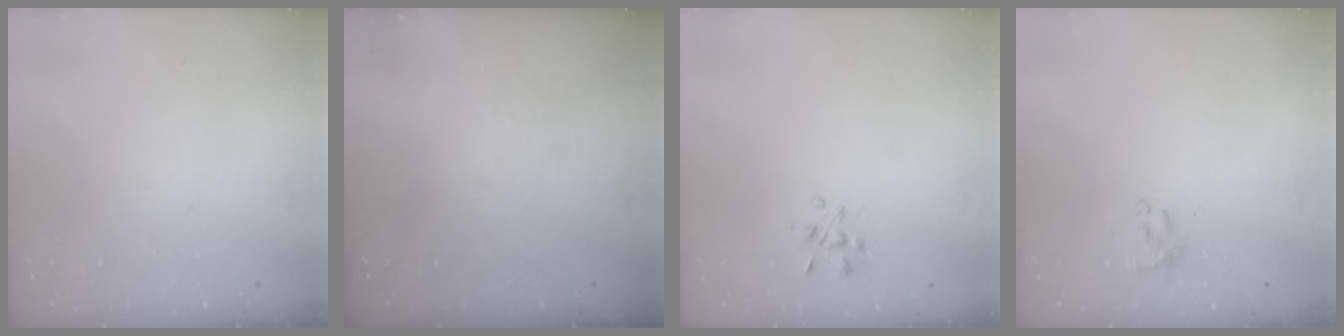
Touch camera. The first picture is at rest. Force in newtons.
{"total": 0.0}
{"total": 3.0, "press": 2.9, "slide": 0.8}
{"total": 1.4, "press": 1.3, "slide": 0.6}